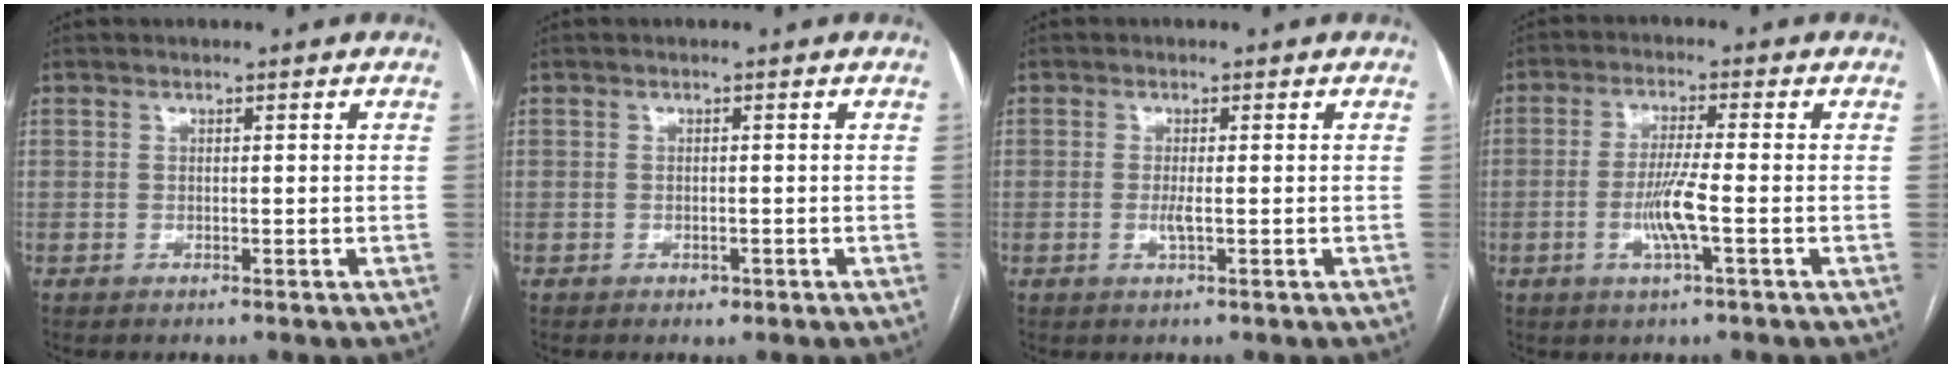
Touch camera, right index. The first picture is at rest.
{"total": 1.0, "force": [-0.6, 0.7, 0.5], "torque": [-0.009, 0.001, -0.005]}
{"total": 1.6, "force": [-0.3, 0.1, 1.6], "torque": [-0.034, -0.003, -0.006]}
{"total": 5.9, "force": [-1.7, -0.1, 5.6], "torque": [-0.115, -0.006, -0.032]}